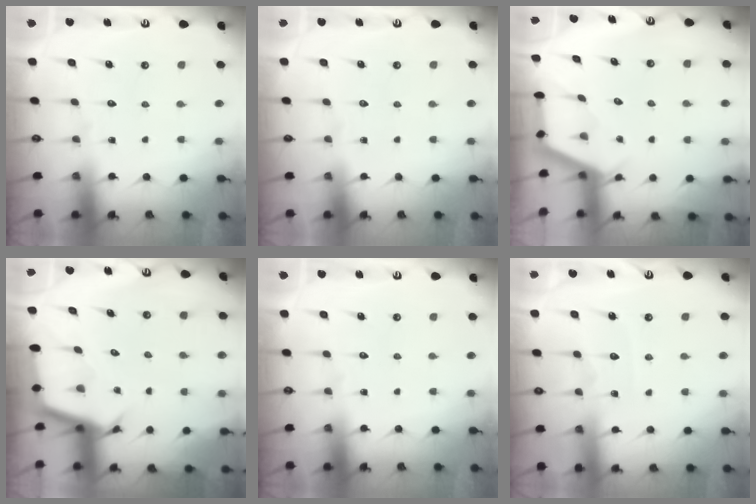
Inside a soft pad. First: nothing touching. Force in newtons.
{"total": 0.0}
{"total": 2.6, "press": 2.6, "slide": 0.3}
{"total": 2.9, "press": 2.9, "slide": 0.1}
{"total": 0.0}
{"total": 4.2, "press": 4.2, "slide": 0.5}